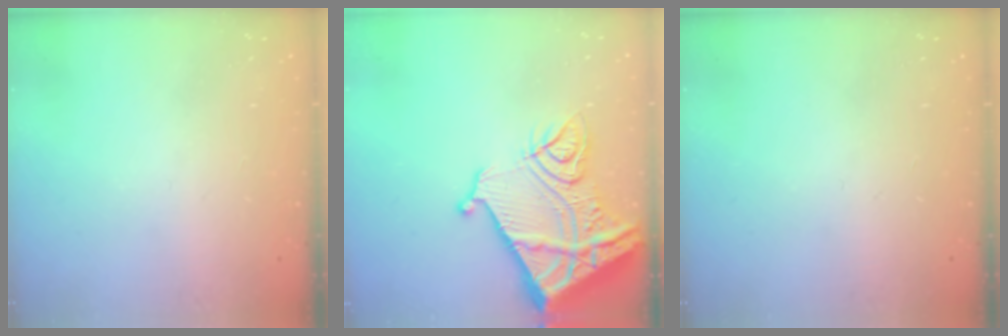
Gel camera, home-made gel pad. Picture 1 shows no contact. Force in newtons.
{"total": 18.7, "press": 18.6, "slide": 2.1}
{"total": 0.0}